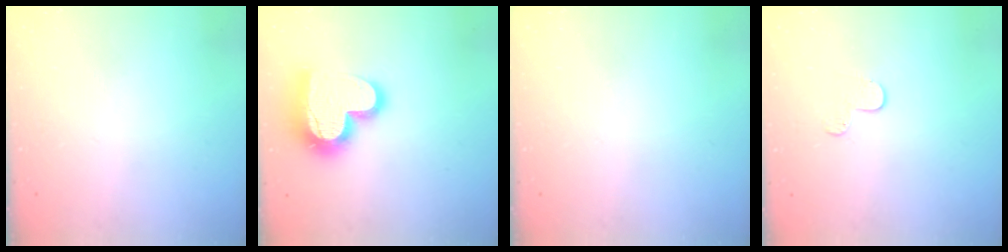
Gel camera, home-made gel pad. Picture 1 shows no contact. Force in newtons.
{"total": 17.8, "press": 17.7, "slide": 1.5}
{"total": 0.0}
{"total": 4.0, "press": 3.9, "slide": 0.4}